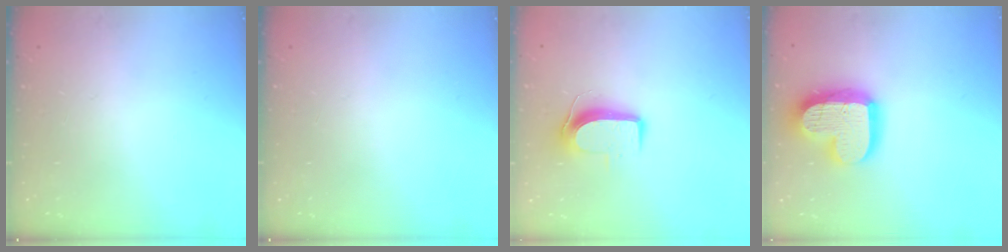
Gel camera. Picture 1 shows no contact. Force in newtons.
{"total": 0.0}
{"total": 9.3, "press": 9.3, "slide": 1.1}
{"total": 18.6, "press": 18.6, "slide": 1.4}